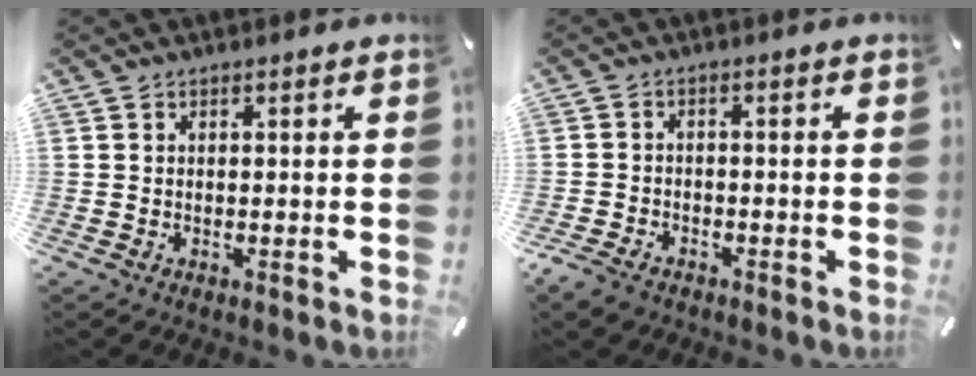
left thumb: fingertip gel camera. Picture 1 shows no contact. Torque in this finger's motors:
{"motor_torque": [-0.36, 0.60, 0.35, 0.26, 0.09]}